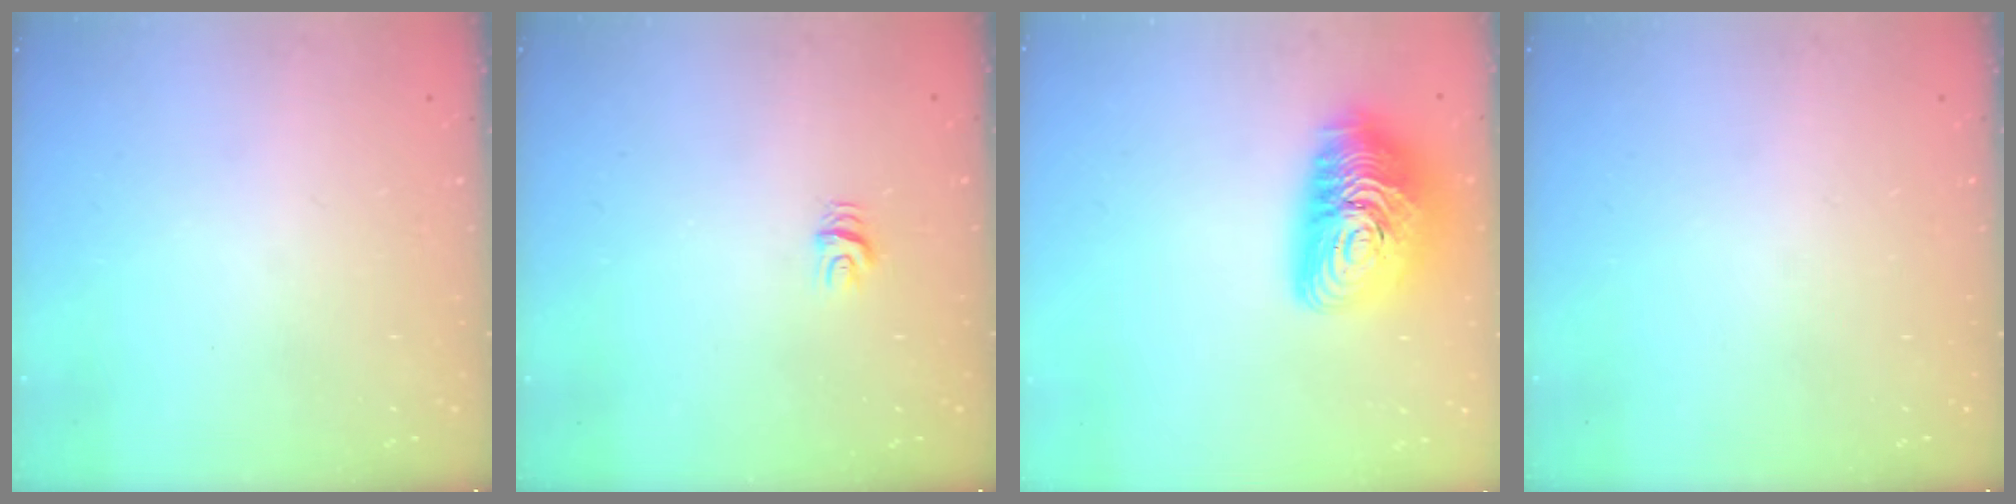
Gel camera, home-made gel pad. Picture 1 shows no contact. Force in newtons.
{"total": 5.0, "press": 5.0, "slide": 0.5}
{"total": 18.5, "press": 18.5, "slide": 1.1}
{"total": 0.0}